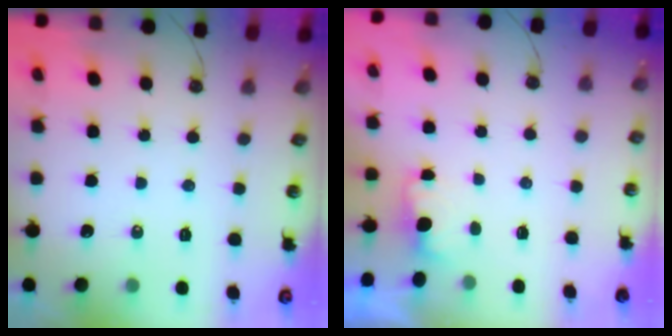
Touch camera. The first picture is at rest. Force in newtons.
{"total": 1.0, "press": 0.7, "slide": 0.7}